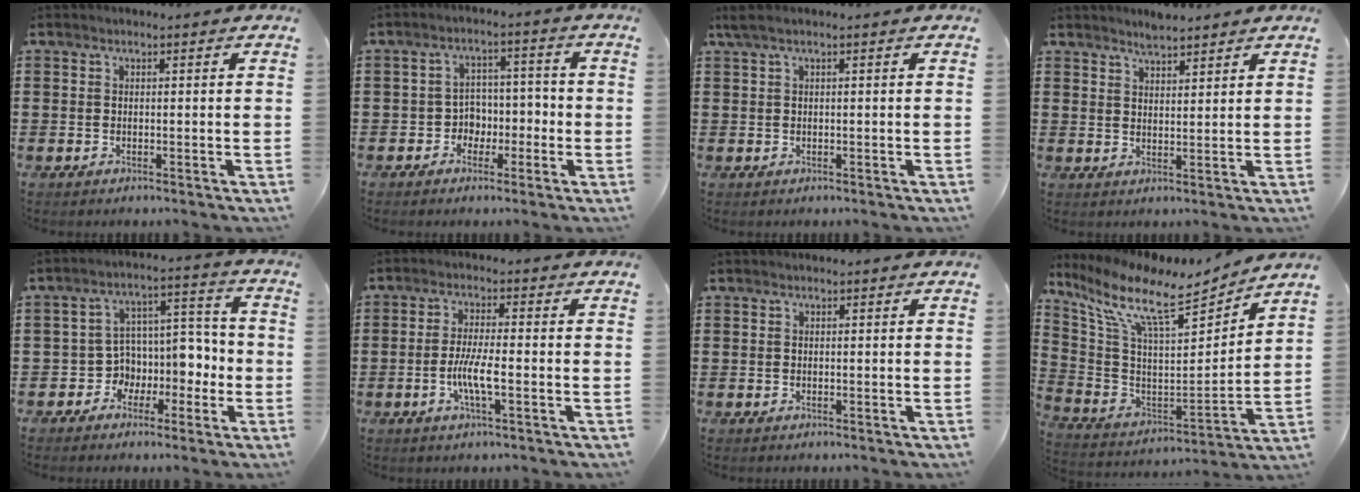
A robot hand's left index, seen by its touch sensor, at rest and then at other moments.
{"total": 4.1, "force": [-1.7, 3.6, 1.1], "torque": [-0.035, 0.009, -0.037]}
{"total": 1.1, "force": [0.1, 0.1, 1.1], "torque": [-0.027, -0.005, -0.001]}
{"total": 2.8, "force": [2.8, 0.3, 0.6], "torque": [-0.018, -0.003, 0.053]}
{"total": 6.4, "force": [-1.4, 5.8, 2.2], "torque": [-0.061, -0.001, -0.023]}
{"total": 5.2, "force": [-1.4, 0.8, 5.0], "torque": [-0.099, -0.003, -0.031]}
{"total": 0.0}
{"total": 10.5, "force": [8.1, 1.8, 6.5], "torque": [-0.159, -0.058, 0.131]}